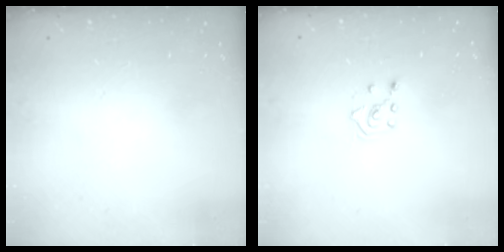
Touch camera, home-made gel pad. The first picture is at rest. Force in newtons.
{"total": 3.3, "press": 3.2, "slide": 0.8}